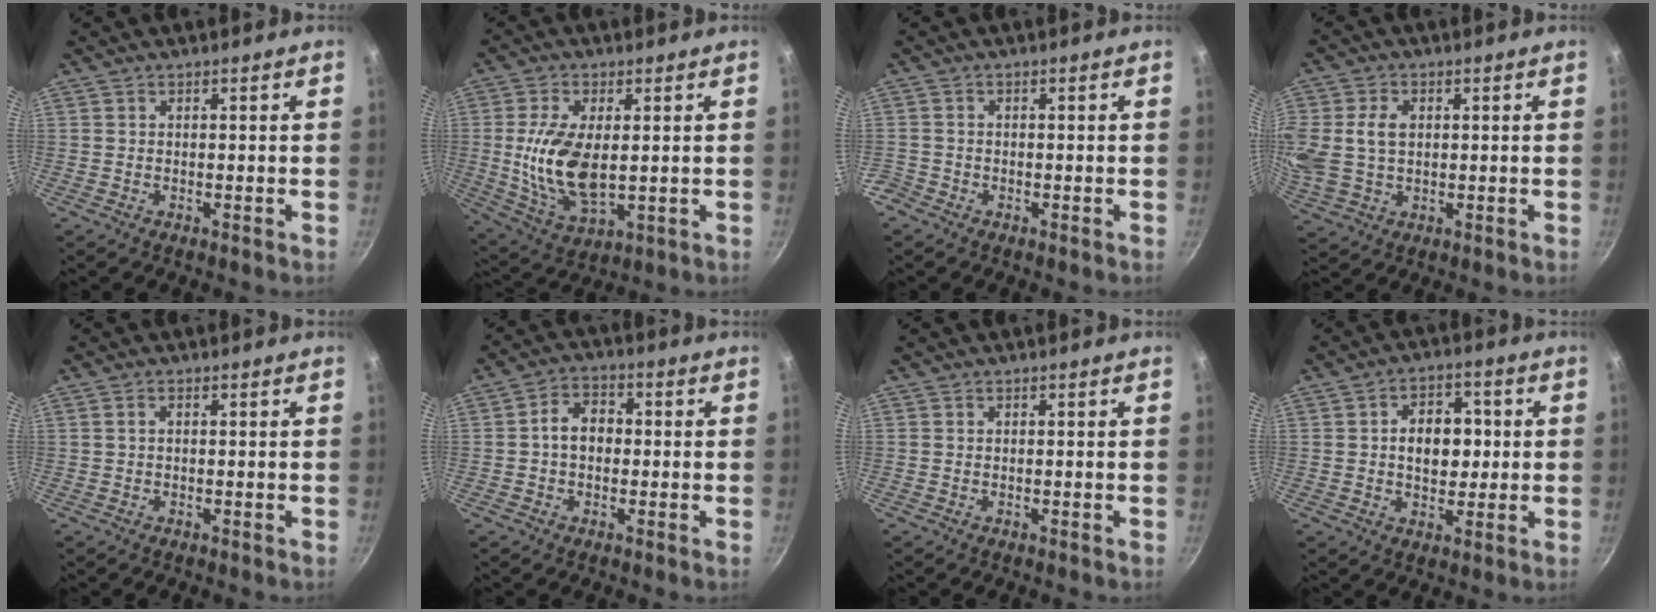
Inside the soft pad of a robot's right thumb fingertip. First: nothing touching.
{"total": 13.5, "force": [0.7, 7.0, 11.5], "torque": [-0.222, -0.013, 0.019]}
{"total": 2.4, "force": [-1.5, 1.8, 0.4], "torque": [-0.013, 0.007, -0.032]}
{"total": 10.5, "force": [1.3, 7.7, 7.0], "torque": [-0.154, 0.008, 0.025]}
{"total": 0.8, "force": [0.1, 0.4, 0.7], "torque": [-0.013, 0.004, 0.001]}
{"total": 6.0, "force": [-0.2, 4.6, 3.9], "torque": [-0.039, 0.020, -0.013]}
{"total": 0.0}
{"total": 9.1, "force": [0.7, 6.5, 6.4], "torque": [-0.057, 0.008, 0.006]}